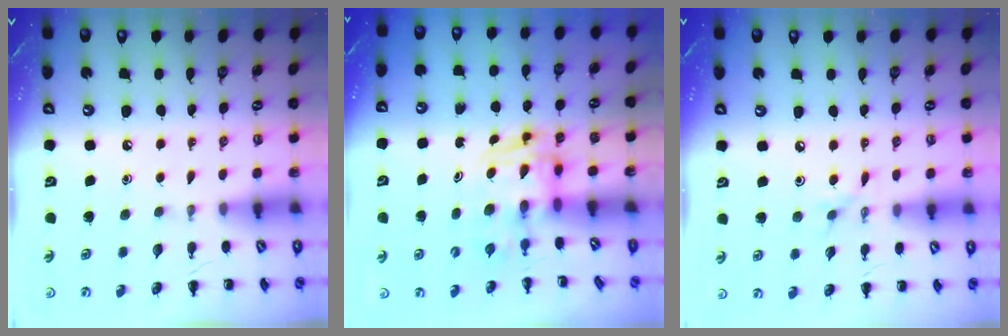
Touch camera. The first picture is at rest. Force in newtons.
{"total": 2.7, "press": 2.7, "slide": 0.5}
{"total": 4.0, "press": 3.8, "slide": 1.2}